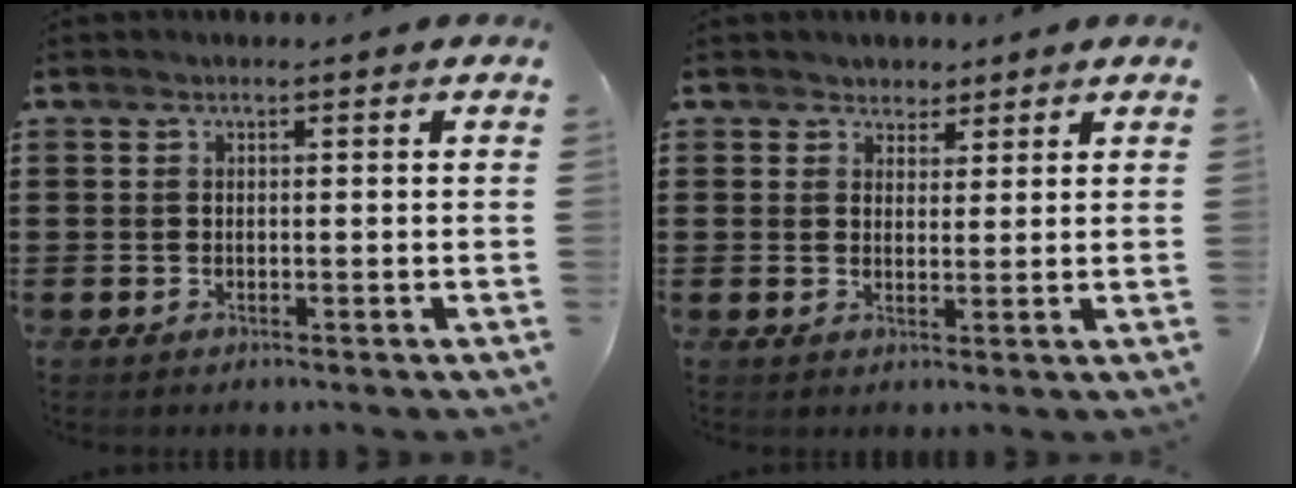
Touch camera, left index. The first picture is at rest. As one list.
[{"total": 2.5, "force": [1.9, 1.7, -0.1], "torque": [-0.010, 0.010, 0.034]}]